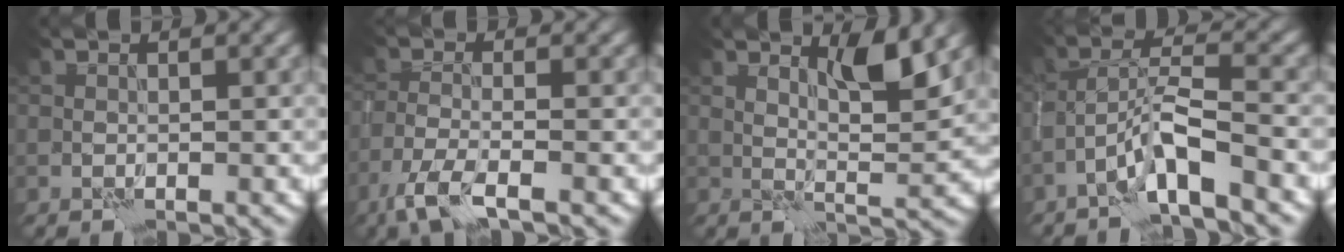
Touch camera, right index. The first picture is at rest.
{"total": 3.9, "force": [-2.8, 0.4, 2.6], "torque": [-0.055, -0.006, -0.060]}
{"total": 3.7, "force": [2.8, -0.1, 2.5], "torque": [-0.043, -0.008, 0.053]}
{"total": 4.9, "force": [-3.0, 0.3, 3.9], "torque": [-0.075, 0.010, -0.060]}